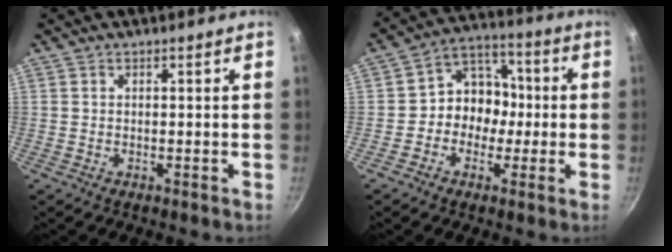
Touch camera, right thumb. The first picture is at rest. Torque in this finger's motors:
{"motor_torque": [0.21, 0.18, -0.08, -0.08, 0.02]}